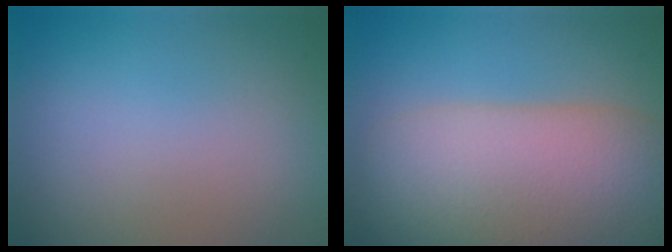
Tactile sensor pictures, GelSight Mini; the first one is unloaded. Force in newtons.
{"total": 12.4, "press": 12.4, "slide": 0.6}